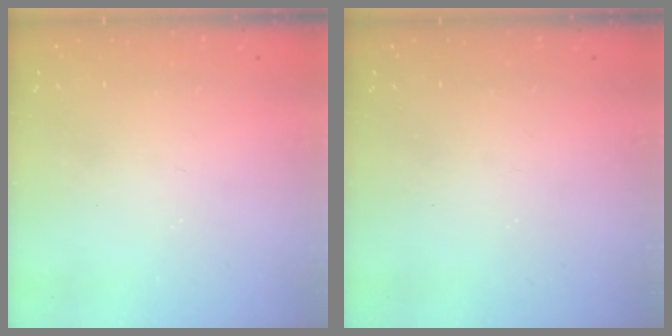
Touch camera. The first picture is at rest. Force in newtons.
{"total": 0.0}